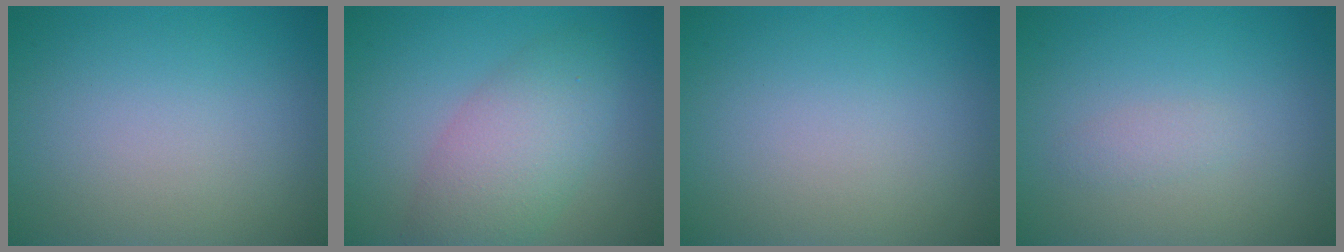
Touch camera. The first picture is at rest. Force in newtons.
{"total": 5.3, "press": 5.3, "slide": 0.2}
{"total": 0.0}
{"total": 0.9, "press": 0.9, "slide": 0.0}